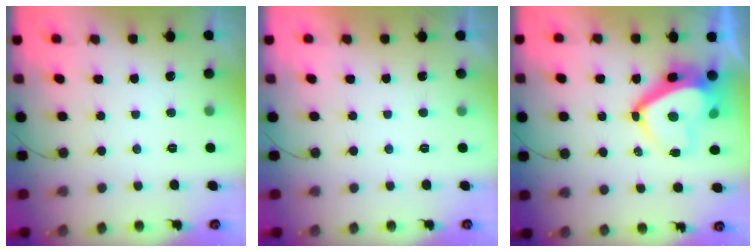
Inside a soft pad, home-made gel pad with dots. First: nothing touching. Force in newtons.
{"total": 2.1, "press": 2.0, "slide": 0.4}
{"total": 10.4, "press": 10.3, "slide": 0.9}